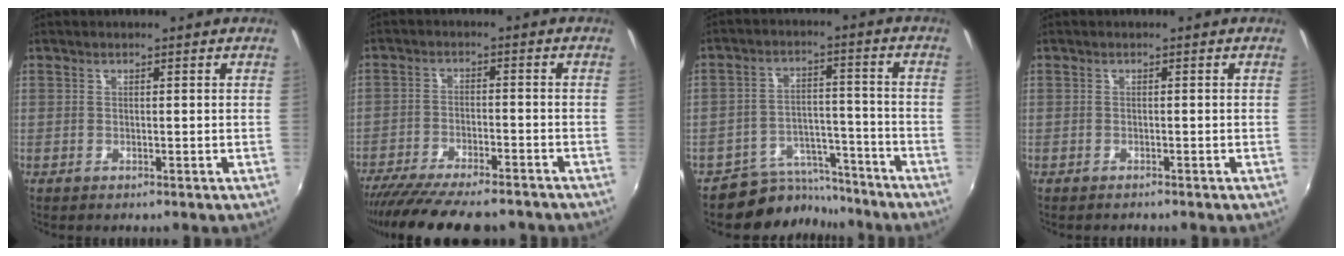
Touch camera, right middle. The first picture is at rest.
{"total": 16.8, "force": [-14.3, 3.7, 8.0], "torque": [-0.161, -0.039, -0.221]}
{"total": 9.3, "force": [-8.5, 3.9, 0.0], "torque": [-0.006, 0.035, -0.130]}
{"total": 0.8, "force": [-0.8, 0.2, 0.1], "torque": [-0.004, -0.004, -0.013]}